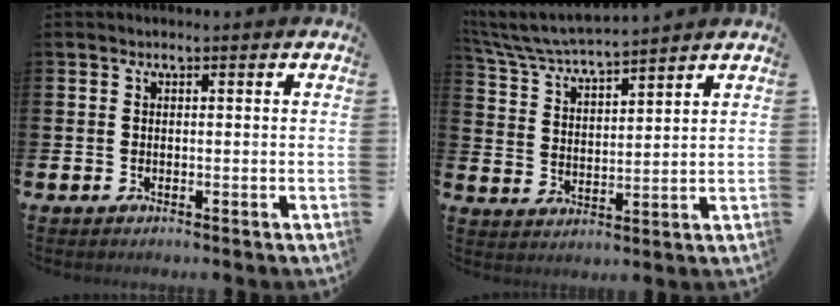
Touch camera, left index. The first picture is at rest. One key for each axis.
{"total": 5.7, "fx": 5.5, "fy": 0.2, "fz": 1.3, "tx": -0.047, "ty": -0.040, "tz": 0.094}